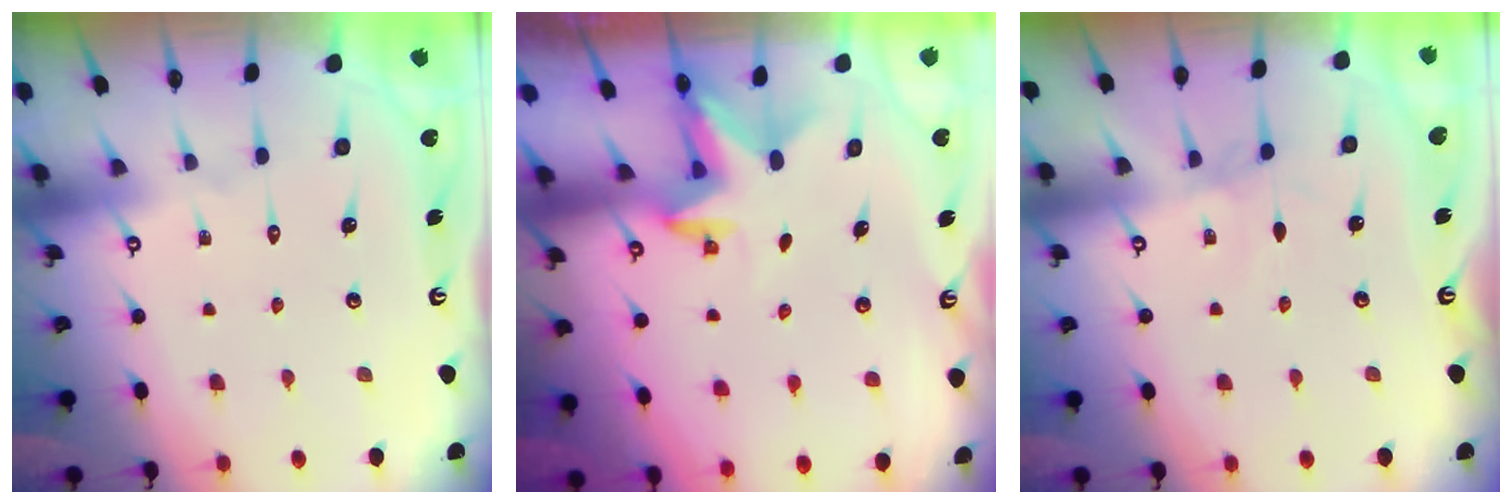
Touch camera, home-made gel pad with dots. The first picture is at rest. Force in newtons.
{"total": 2.3, "press": 2.3, "slide": 0.4}
{"total": 0.6, "press": 0.6, "slide": 0.3}